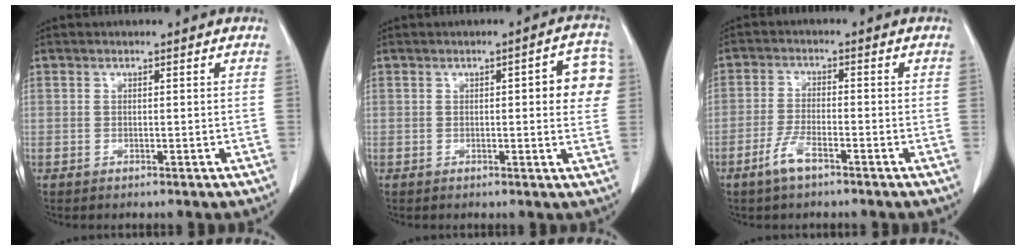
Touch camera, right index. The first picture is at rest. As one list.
[{"total": 6.5, "force": [1.0, 1.8, 6.2], "torque": [-0.064, 0.011, 0.005]}, {"total": 4.1, "force": [-2.7, 0.8, 3.0], "torque": [-0.065, -0.003, -0.052]}]